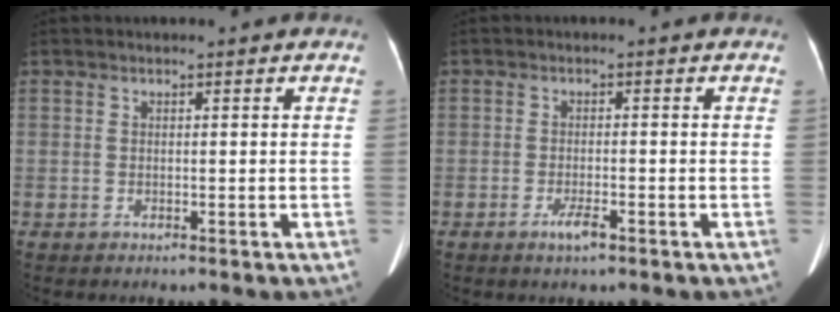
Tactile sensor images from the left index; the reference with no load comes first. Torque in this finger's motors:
{"motor_torque": [0.44, 0.39, 0.03, 0.05]}